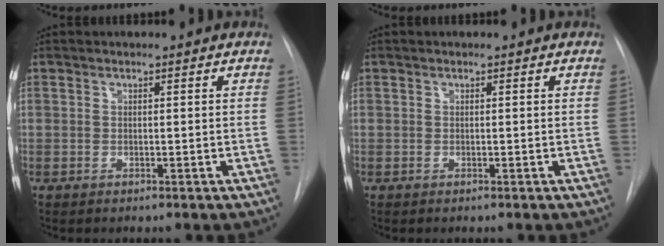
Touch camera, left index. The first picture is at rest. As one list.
[{"total": 0.0}]